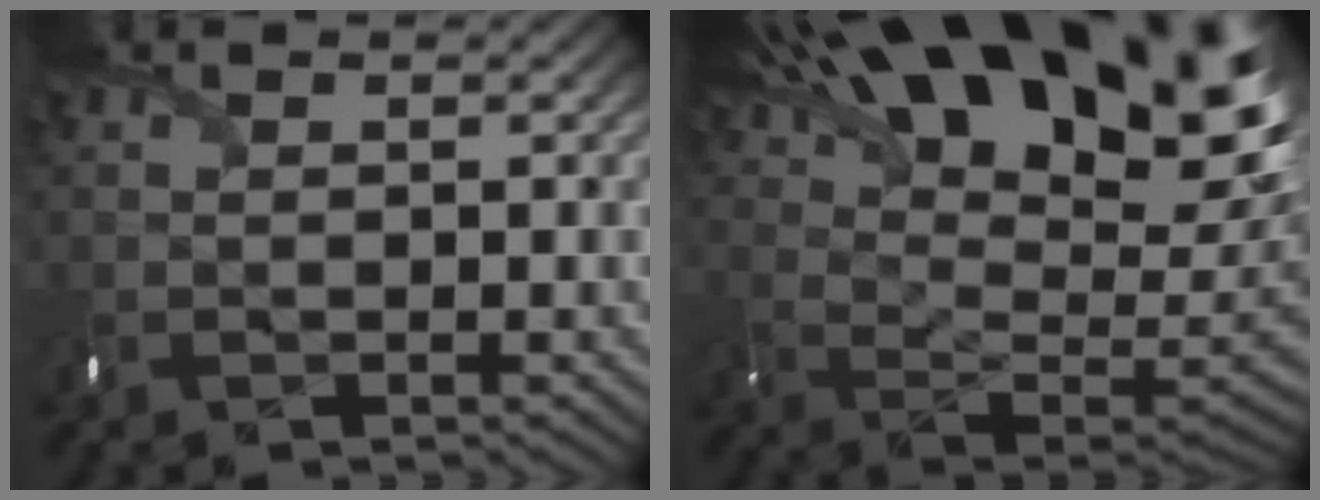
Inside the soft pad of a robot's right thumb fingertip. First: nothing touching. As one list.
[{"total": 23.8, "force": [13.1, 9.8, 17.3], "torque": [-0.263, 0.045, 0.208]}]